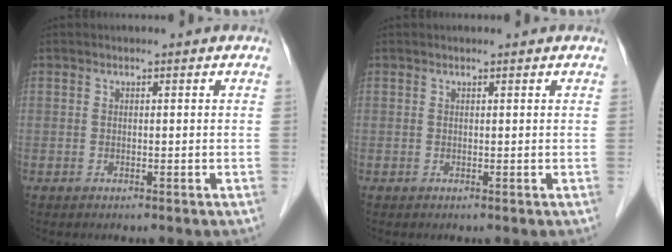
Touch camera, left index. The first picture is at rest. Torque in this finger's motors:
{"motor_torque": [0.13, -0.09, 0.00, -0.01]}